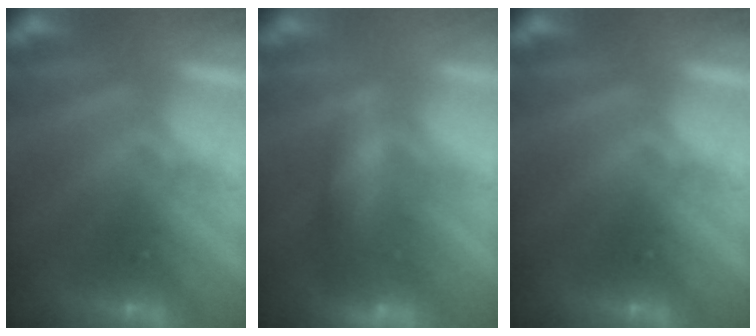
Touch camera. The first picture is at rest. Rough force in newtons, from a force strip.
{"total": 9.7}
{"total": 0.0}